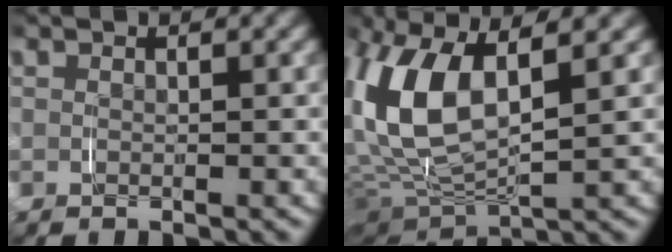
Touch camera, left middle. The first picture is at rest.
{"total": 9.1, "force": [1.7, 5.3, 7.2], "torque": [-0.192, 0.002, 0.031]}